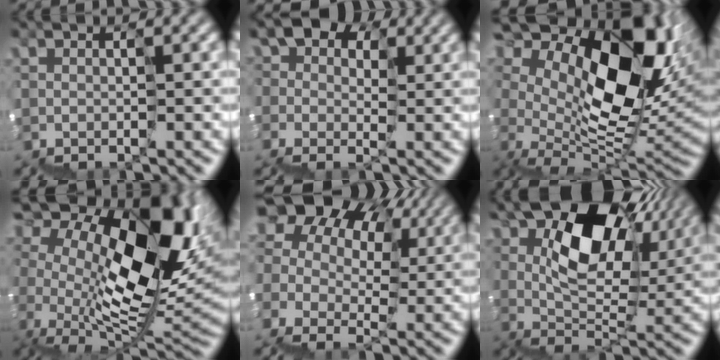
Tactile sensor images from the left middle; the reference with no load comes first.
{"total": 5.2, "force": [2.6, 3.9, 2.4], "torque": [-0.032, 0.030, 0.025]}
{"total": 14.4, "force": [6.9, 8.0, 9.8], "torque": [-0.155, 0.016, 0.124]}
{"total": 16.1, "force": [5.0, 9.3, 12.1], "torque": [-0.217, 0.006, 0.095]}
{"total": 12.9, "force": [5.4, 8.8, 7.8], "torque": [-0.164, 0.036, 0.105]}
{"total": 11.3, "force": [6.0, 5.7, 7.7], "torque": [-0.122, 0.021, 0.096]}